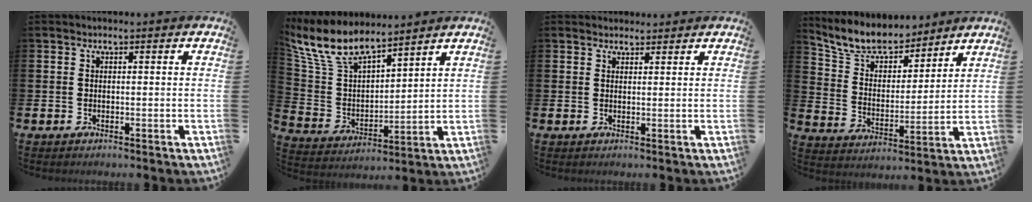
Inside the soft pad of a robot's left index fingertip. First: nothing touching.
{"total": 9.9, "force": [8.6, 3.2, 3.9], "torque": [-0.121, -0.041, 0.156]}
{"total": 1.8, "force": [1.6, 0.6, 0.0], "torque": [0.006, -0.002, 0.030]}
{"total": 8.4, "force": [7.8, 2.5, 1.6], "torque": [-0.079, -0.047, 0.144]}